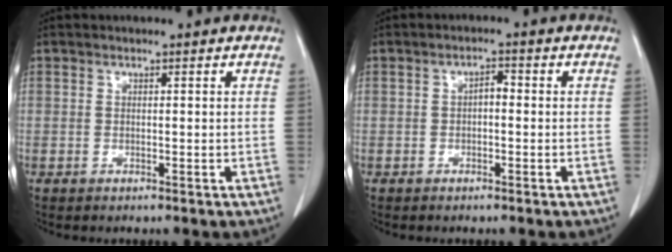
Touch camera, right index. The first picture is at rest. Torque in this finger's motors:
{"motor_torque": [0.37, -0.30, 0.17, 0.04]}